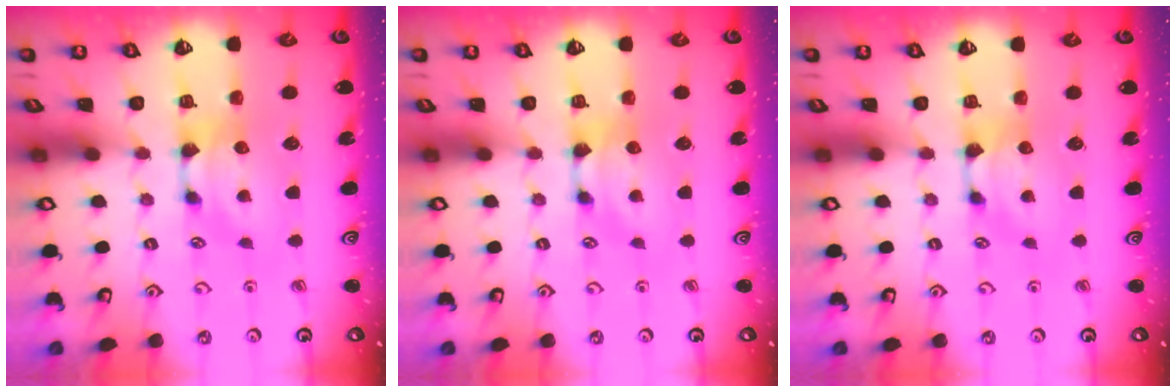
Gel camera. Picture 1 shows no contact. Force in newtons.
{"total": 0.0}
{"total": 0.0}